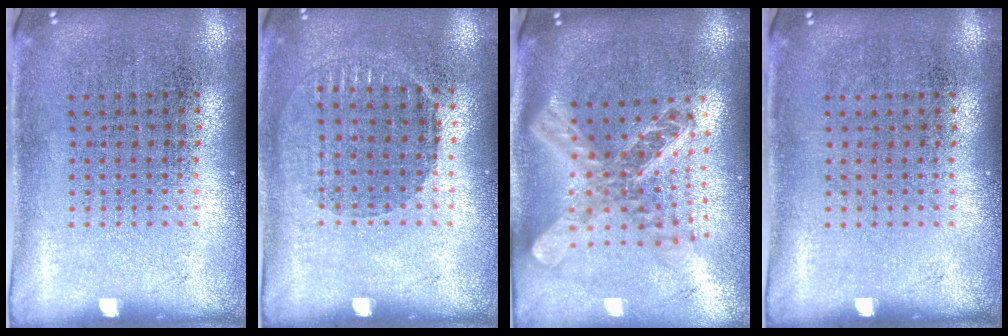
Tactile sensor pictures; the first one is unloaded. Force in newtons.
{"total": 1.0, "press": 0.9, "slide": 0.4}
{"total": 2.5, "press": 1.9, "slide": 1.5}
{"total": 0.0}